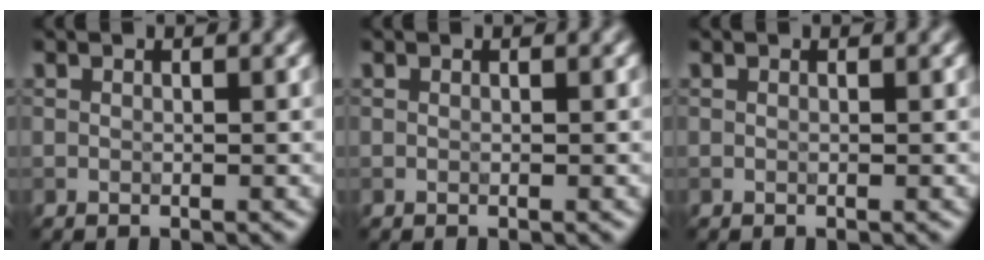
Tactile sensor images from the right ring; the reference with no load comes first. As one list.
[{"total": 0.0}, {"total": 0.0}]